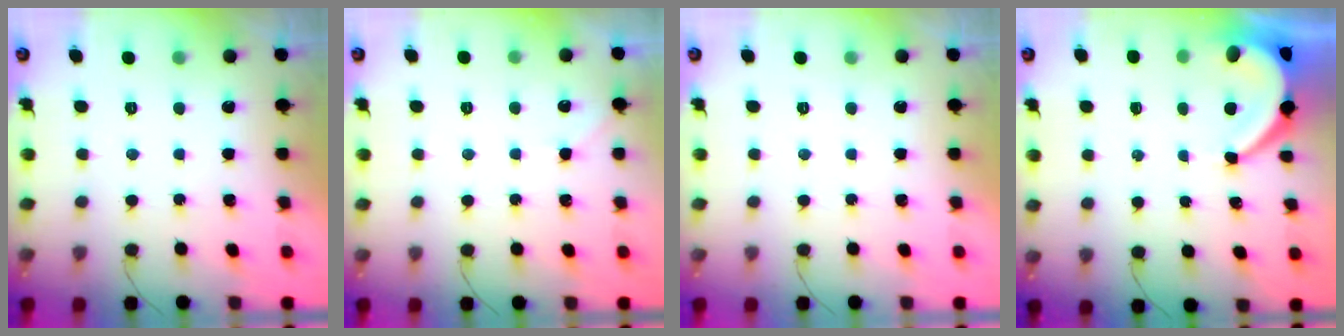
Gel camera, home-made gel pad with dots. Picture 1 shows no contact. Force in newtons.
{"total": 3.5, "press": 3.4, "slide": 0.6}
{"total": 0.0}
{"total": 6.2, "press": 6.2, "slide": 0.7}